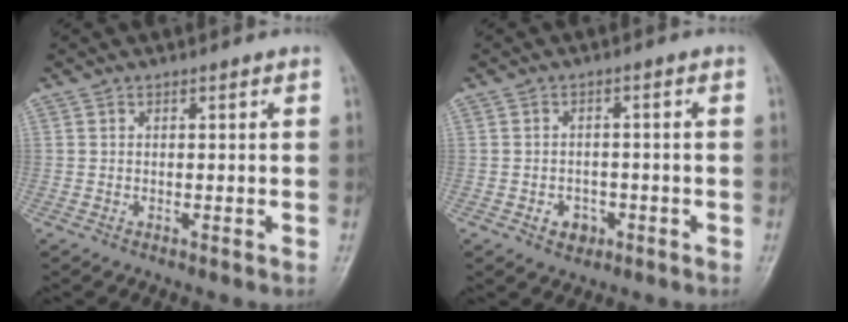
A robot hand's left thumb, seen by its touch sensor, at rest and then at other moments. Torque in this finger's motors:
{"motor_torque": [-0.02, 0.03, 0.03, 0.02, 0.00]}